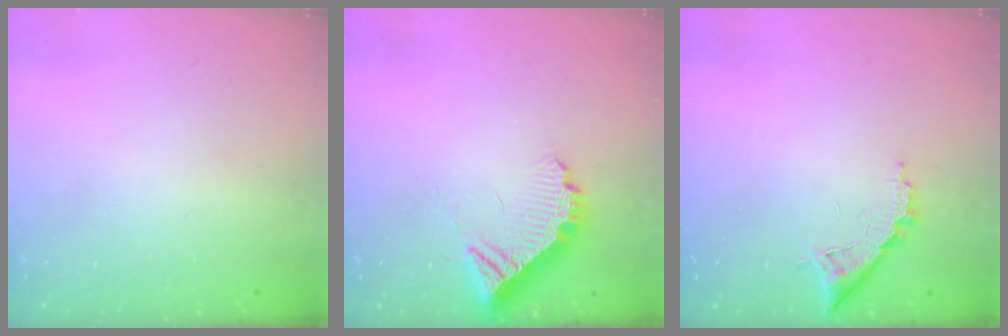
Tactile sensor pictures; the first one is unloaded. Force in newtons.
{"total": 10.3, "press": 10.3, "slide": 0.8}
{"total": 9.0, "press": 9.0, "slide": 0.4}